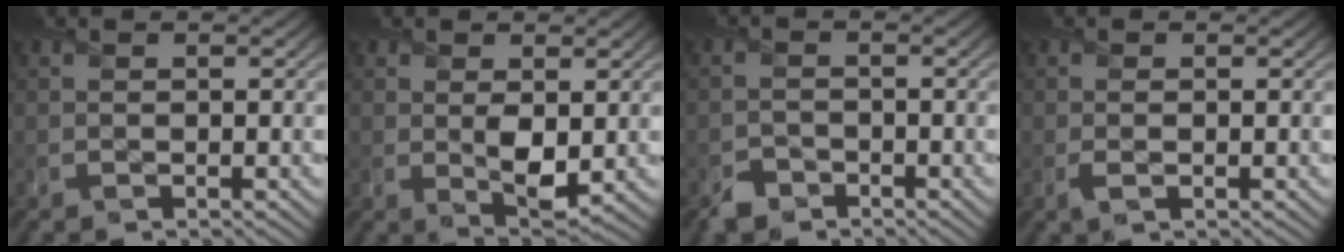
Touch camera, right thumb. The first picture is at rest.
{"total": 3.3, "force": [0.4, 1.8, 2.8], "torque": [-0.057, -0.009, 0.015]}
{"total": 2.1, "force": [-1.8, 1.1, 0.3], "torque": [0.000, 0.000, -0.042]}
{"total": 1.0, "force": [-0.2, 0.5, 0.8], "torque": [-0.018, -0.002, -0.006]}